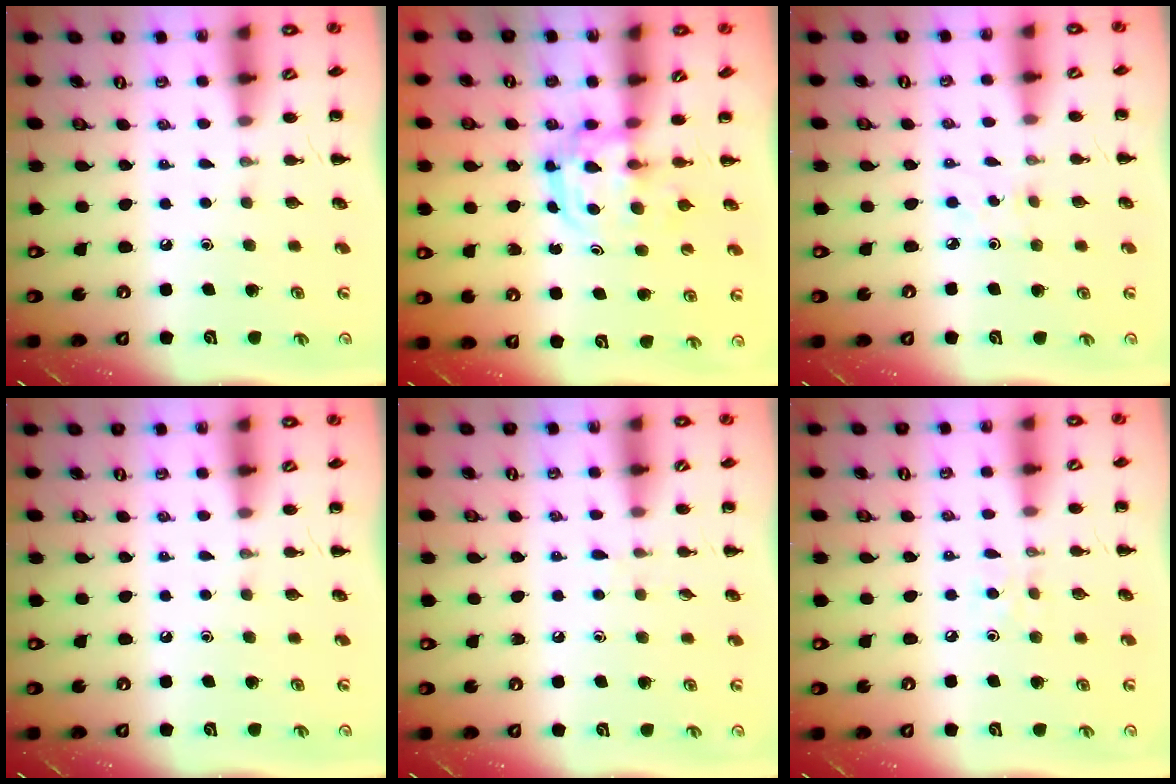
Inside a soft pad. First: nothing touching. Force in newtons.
{"total": 3.1, "press": 3.1, "slide": 0.4}
{"total": 2.1, "press": 2.0, "slide": 0.7}
{"total": 0.0}
{"total": 4.0, "press": 3.6, "slide": 1.7}
{"total": 4.7, "press": 4.3, "slide": 1.7}